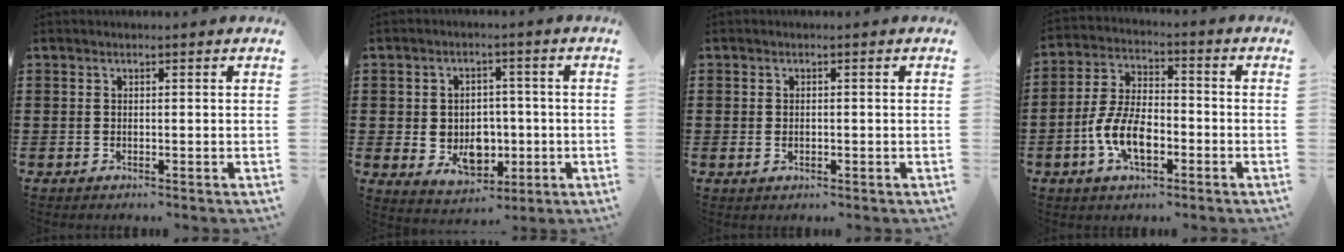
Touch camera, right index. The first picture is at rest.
{"total": 6.1, "force": [-0.7, 5.1, 3.3], "torque": [-0.048, 0.003, -0.011]}
{"total": 0.9, "force": [-0.1, 0.4, 0.7], "torque": [-0.016, -0.001, -0.002]}
{"total": 8.8, "force": [-3.0, 4.5, 6.9], "torque": [-0.165, -0.003, -0.063]}